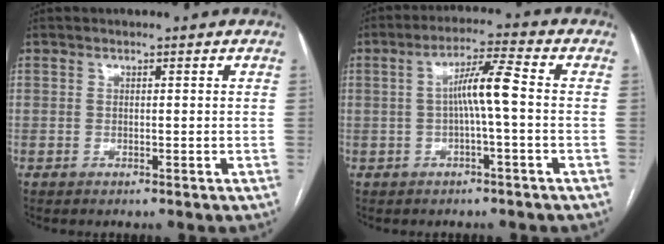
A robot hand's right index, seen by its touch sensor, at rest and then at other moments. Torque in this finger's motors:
{"motor_torque": [0.82, -0.02, 0.37, 0.09]}